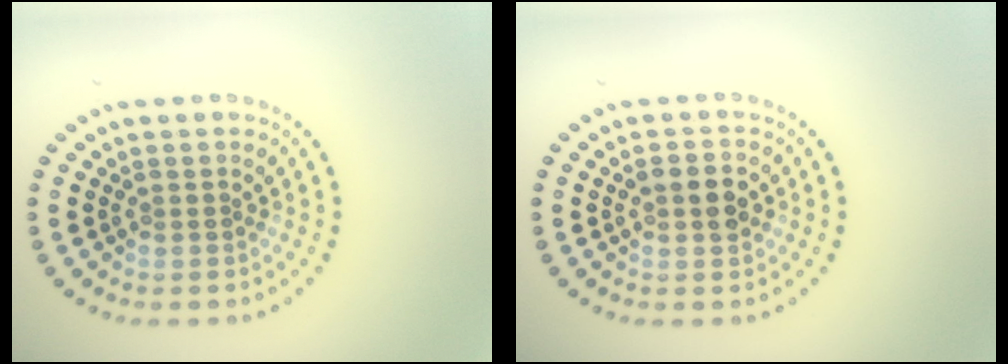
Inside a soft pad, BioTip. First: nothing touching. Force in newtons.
{"total": 2.7, "press": 2.7, "slide": 0.2}